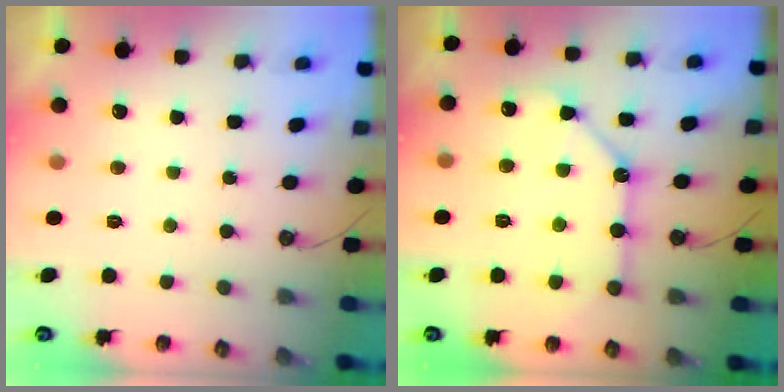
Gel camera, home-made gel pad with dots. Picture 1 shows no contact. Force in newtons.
{"total": 14.4, "press": 14.3, "slide": 1.3}